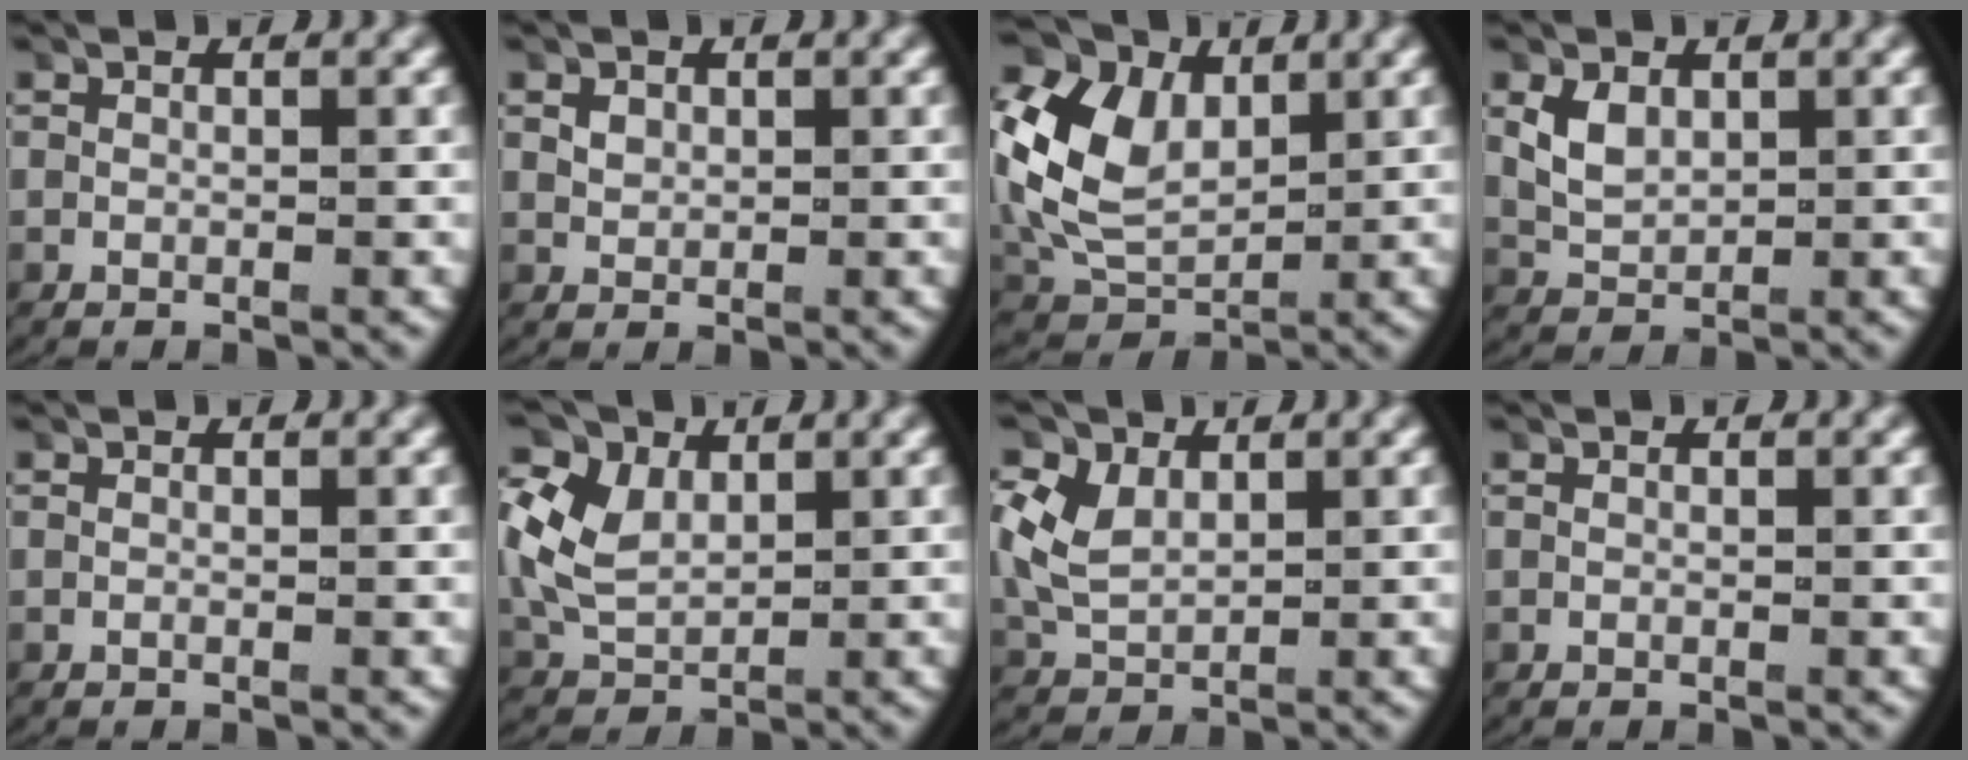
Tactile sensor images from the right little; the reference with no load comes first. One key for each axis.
{"total": 1.0, "fx": 0.3, "fy": 0.7, "fz": 0.6, "tx": -0.012, "ty": -0.002, "tz": 0.012}
{"total": 9.3, "fx": 1.4, "fy": 7.4, "fz": 5.4, "tx": -0.129, "ty": -0.012, "tz": 0.028}
{"total": 2.5, "fx": 0.4, "fy": 1.9, "fz": 1.7, "tx": -0.037, "ty": -0.002, "tz": 0.015}
{"total": 0.0}
{"total": 6.2, "fx": 0.9, "fy": 5.1, "fz": 3.4, "tx": -0.093, "ty": -0.014, "tz": 0.023}
{"total": 4.4, "fx": 0.6, "fy": 3.6, "fz": 2.5, "tx": -0.076, "ty": -0.012, "tz": 0.021}
{"total": 0.0}